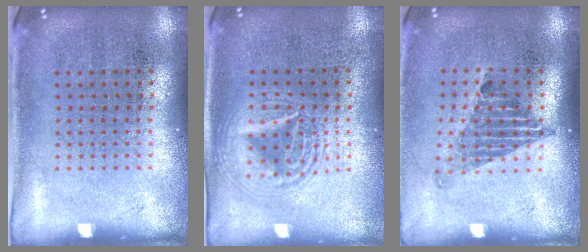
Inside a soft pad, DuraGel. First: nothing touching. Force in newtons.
{"total": 2.6, "press": 2.6, "slide": 0.3}
{"total": 1.3, "press": 1.0, "slide": 0.9}